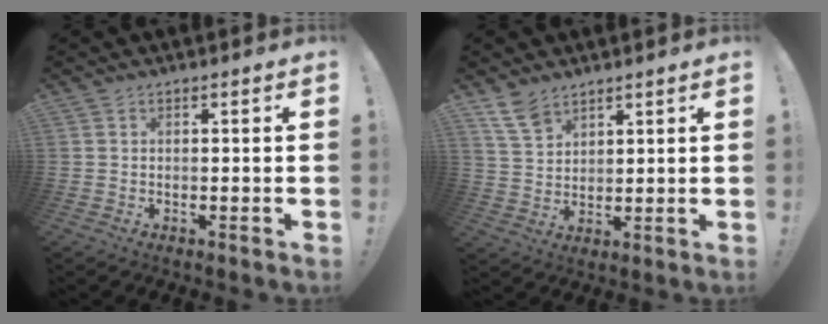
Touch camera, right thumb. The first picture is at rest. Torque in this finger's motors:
{"motor_torque": [-0.22, 0.28, -0.28, 0.43, 0.00]}